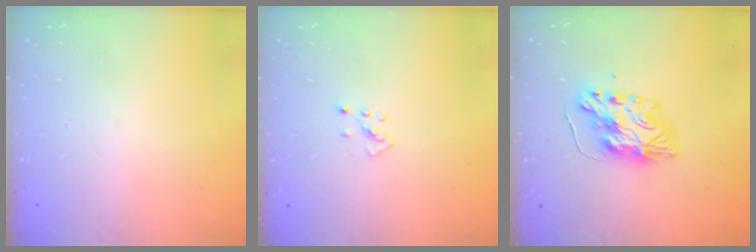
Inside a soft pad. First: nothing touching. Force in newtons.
{"total": 2.7, "press": 2.7, "slide": 0.5}
{"total": 9.1, "press": 9.0, "slide": 0.9}